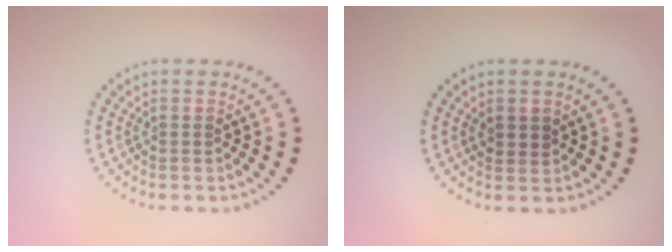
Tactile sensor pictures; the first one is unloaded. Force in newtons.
{"total": 1.3, "press": 1.2, "slide": 0.5}